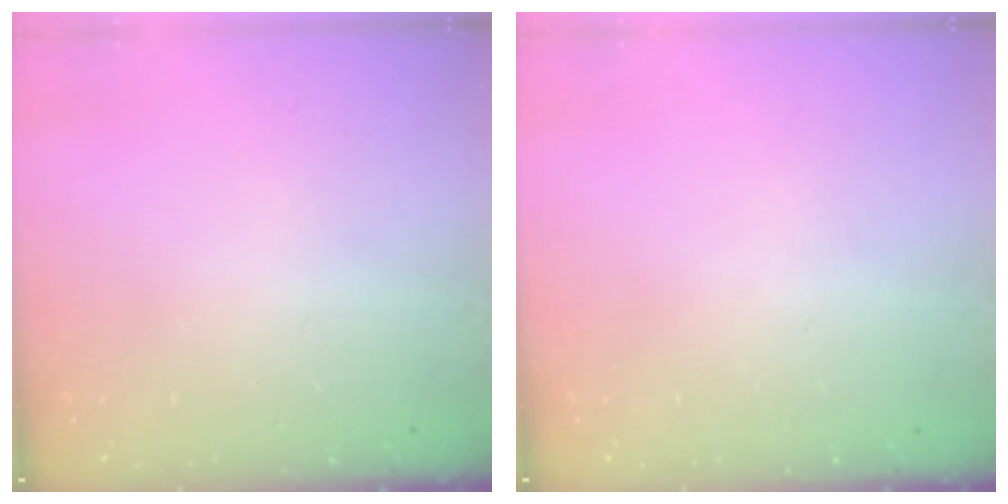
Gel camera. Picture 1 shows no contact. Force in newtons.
{"total": 0.0}